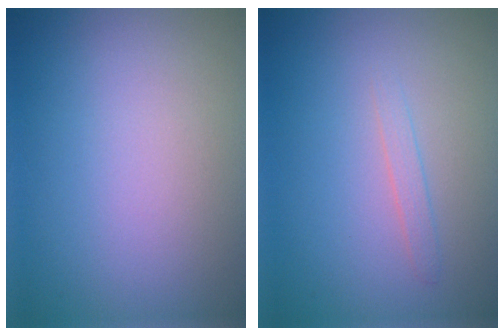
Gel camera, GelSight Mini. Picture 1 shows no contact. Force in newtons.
{"total": 0.9, "press": 0.9, "slide": 0.1}